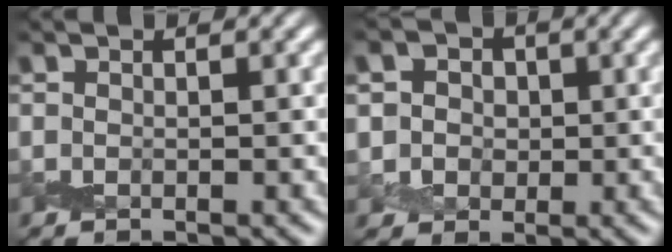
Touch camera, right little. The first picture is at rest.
{"total": 4.3, "force": [1.1, 3.8, 1.8], "torque": [-0.022, 0.014, 0.007]}